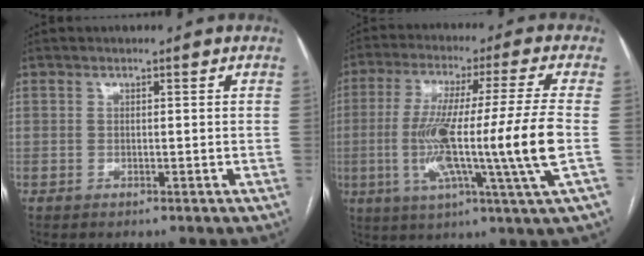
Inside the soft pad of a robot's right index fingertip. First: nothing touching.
{"total": 18.2, "force": [-2.7, -1.7, 18.0], "torque": [-0.310, -0.014, -0.059]}